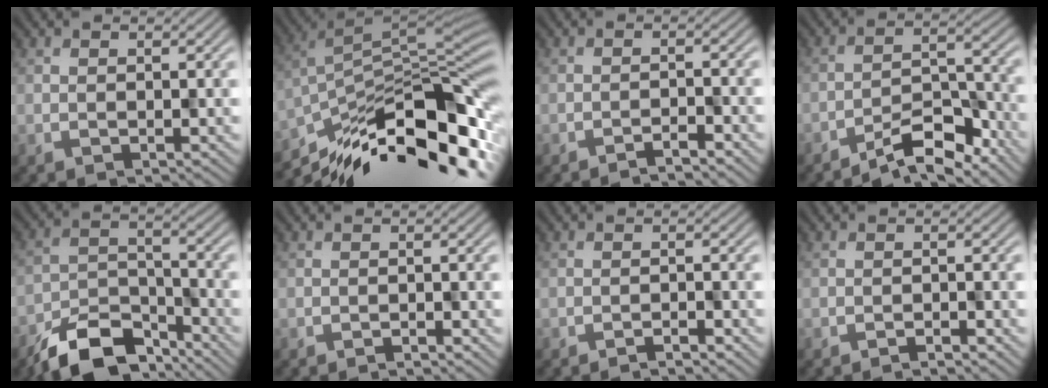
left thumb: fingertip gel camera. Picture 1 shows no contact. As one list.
[{"total": 15.9, "force": [-9.4, 5.7, 11.5], "torque": [-0.230, -0.018, -0.151]}, {"total": 2.2, "force": [-2.0, 0.1, 0.9], "torque": [-0.013, 0.004, -0.036]}, {"total": 7.6, "force": [-6.1, 1.9, 4.1], "torque": [-0.067, 0.011, -0.110]}, {"total": 10.4, "force": [-7.9, 4.4, 5.1], "torque": [-0.089, -0.009, -0.148]}, {"total": 1.0, "force": [-0.9, 0.1, 0.4], "torque": [-0.004, 0.001, -0.016]}, {"total": 1.6, "force": [-1.5, 0.1, 0.7], "torque": [-0.009, 0.003, -0.026]}, {"total": 1.3, "force": [-1.2, 0.1, 0.5], "torque": [-0.007, 0.002, -0.022]}]